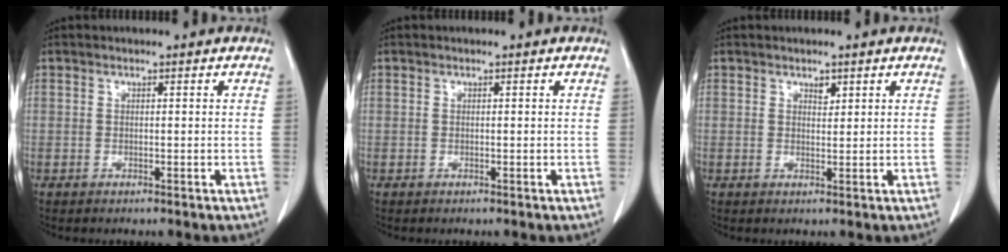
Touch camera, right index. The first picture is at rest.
{"total": 0.0}
{"total": 1.2, "force": [0.8, 0.6, 0.7], "torque": [-0.007, -0.004, 0.013]}